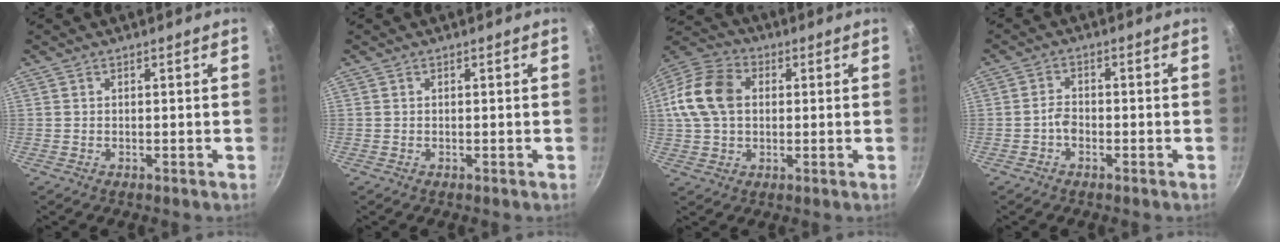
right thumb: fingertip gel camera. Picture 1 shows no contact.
{"total": 0.0}
{"total": 13.5, "force": [1.7, 9.8, 9.1], "torque": [-0.161, 0.022, 0.016]}
{"total": 2.5, "force": [-1.2, 1.6, 1.5], "torque": [-0.023, 0.017, -0.025]}